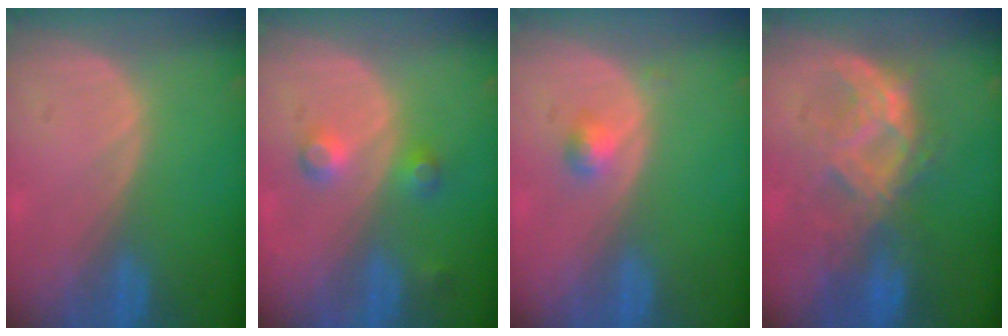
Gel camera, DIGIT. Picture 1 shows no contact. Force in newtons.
{"total": 3.6, "press": 3.4, "slide": 1.1}
{"total": 2.0, "press": 1.8, "slide": 0.8}
{"total": 7.7, "press": 7.6, "slide": 0.7}